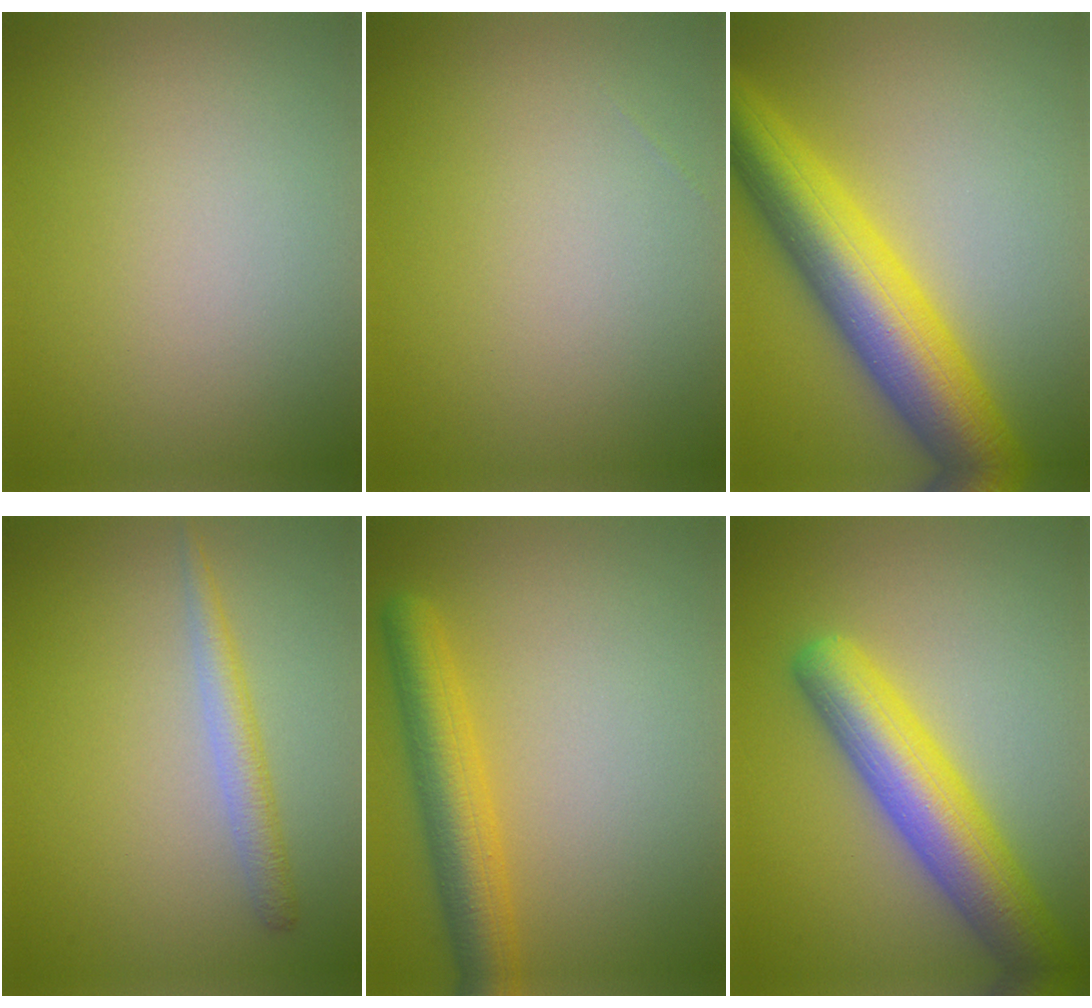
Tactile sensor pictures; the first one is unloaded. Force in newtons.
{"total": 0.0}
{"total": 10.6, "press": 10.6, "slide": 0.2}
{"total": 2.2, "press": 2.2, "slide": 0.1}
{"total": 5.2, "press": 5.2, "slide": 0.2}
{"total": 7.8, "press": 7.8, "slide": 0.3}